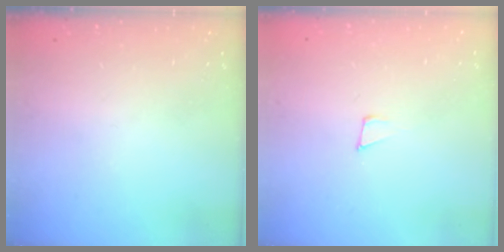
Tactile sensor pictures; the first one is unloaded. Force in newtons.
{"total": 4.3, "press": 4.2, "slide": 1.0}